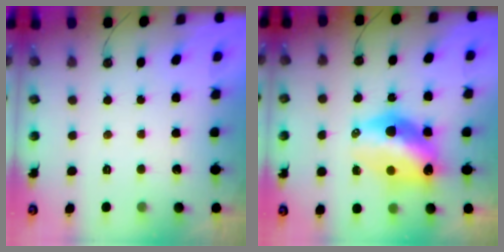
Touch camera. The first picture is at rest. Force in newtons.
{"total": 15.4, "press": 14.7, "slide": 4.5}